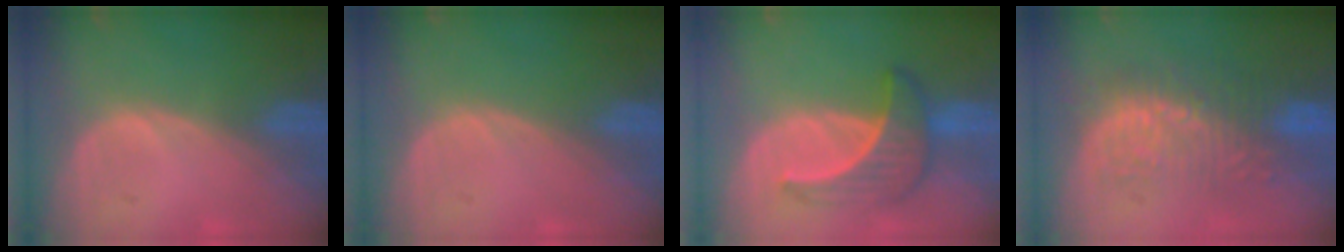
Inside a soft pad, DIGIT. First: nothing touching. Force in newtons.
{"total": 0.0}
{"total": 6.2, "press": 5.9, "slide": 1.7}
{"total": 8.9, "press": 8.7, "slide": 2.0}